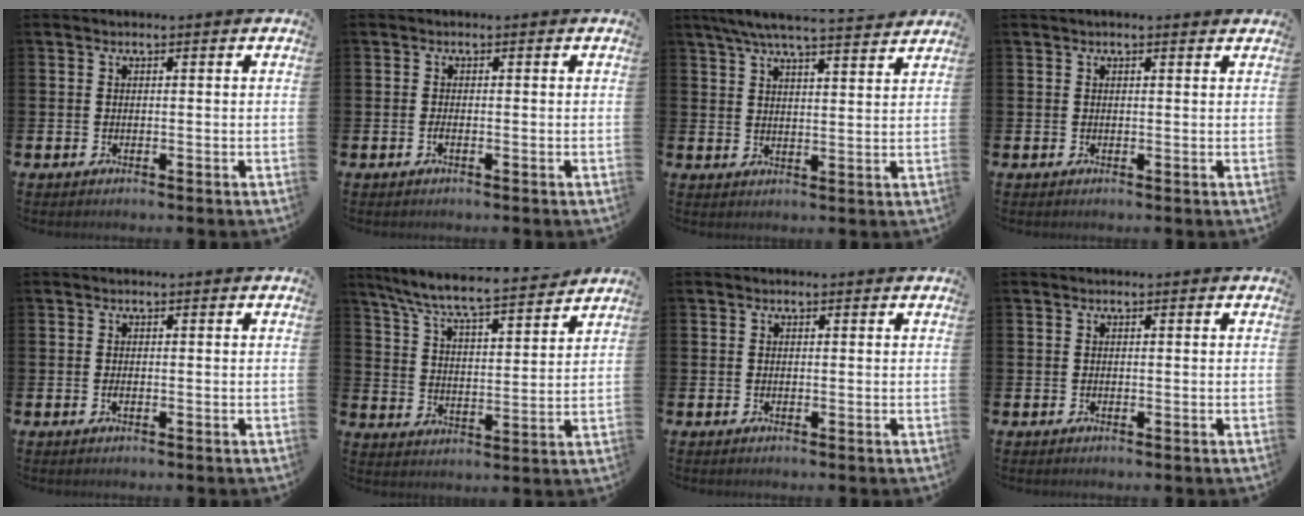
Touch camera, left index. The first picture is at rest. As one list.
[{"total": 0.7, "force": [-0.4, 0.1, 0.6], "torque": [-0.017, 0.000, -0.006]}, {"total": 6.4, "force": [6.0, 0.3, 2.3], "torque": [-0.060, -0.027, 0.106]}, {"total": 0.7, "force": [0.6, 0.1, 0.5], "torque": [0.000, -0.001, 0.007]}, {"total": 0.7, "force": [-0.3, 0.2, 0.6], "torque": [-0.019, 0.003, -0.004]}, {"total": 7.7, "force": [7.3, 0.6, 2.6], "torque": [-0.085, -0.053, 0.125]}, {"total": 0.0}, {"total": 0.0}]